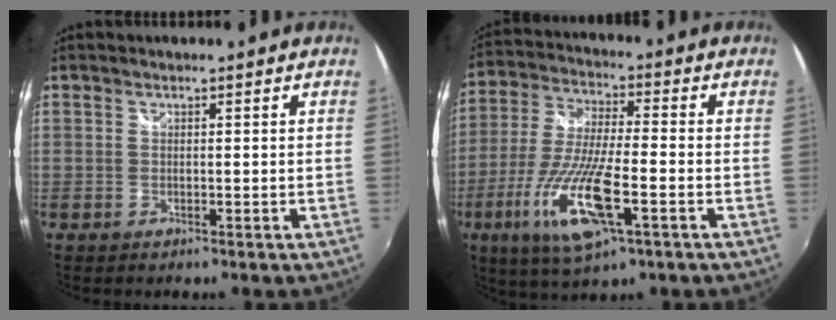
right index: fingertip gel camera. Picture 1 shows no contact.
{"total": 16.2, "force": [-6.4, 3.8, 14.4], "torque": [-0.306, -0.029, -0.121]}